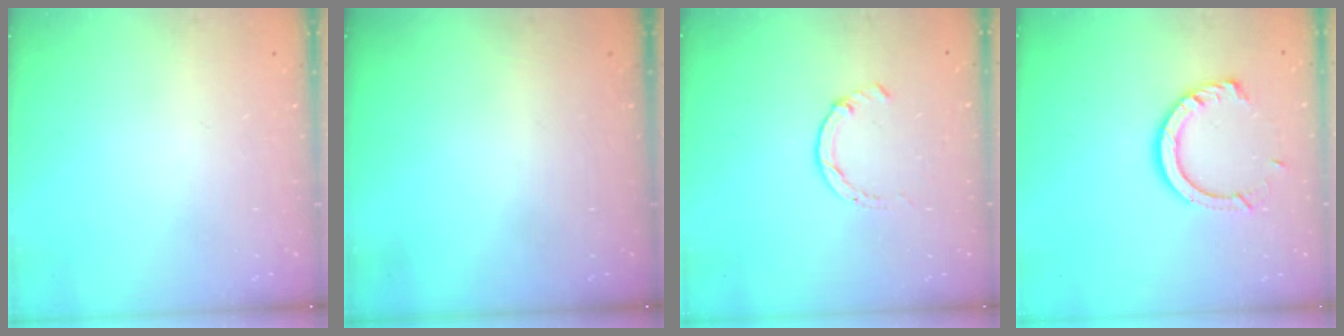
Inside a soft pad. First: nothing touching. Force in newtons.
{"total": 0.0}
{"total": 1.7, "press": 1.7, "slide": 0.3}
{"total": 10.0, "press": 10.0, "slide": 0.9}